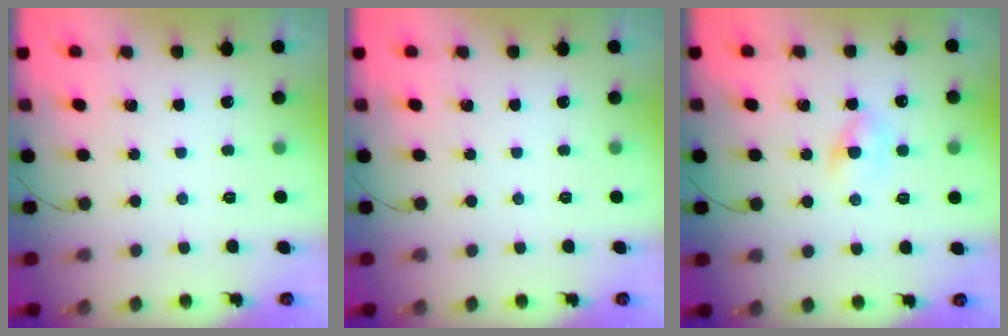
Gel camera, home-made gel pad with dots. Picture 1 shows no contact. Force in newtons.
{"total": 0.0}
{"total": 2.9, "press": 2.8, "slide": 0.8}